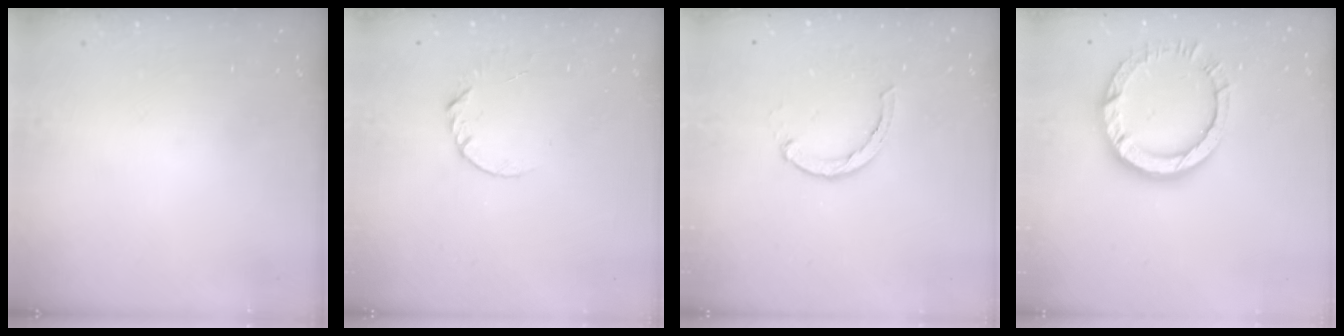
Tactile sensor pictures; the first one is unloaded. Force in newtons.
{"total": 4.6, "press": 4.6, "slide": 0.5}
{"total": 2.3, "press": 2.3, "slide": 0.2}
{"total": 11.6, "press": 11.6, "slide": 0.8}